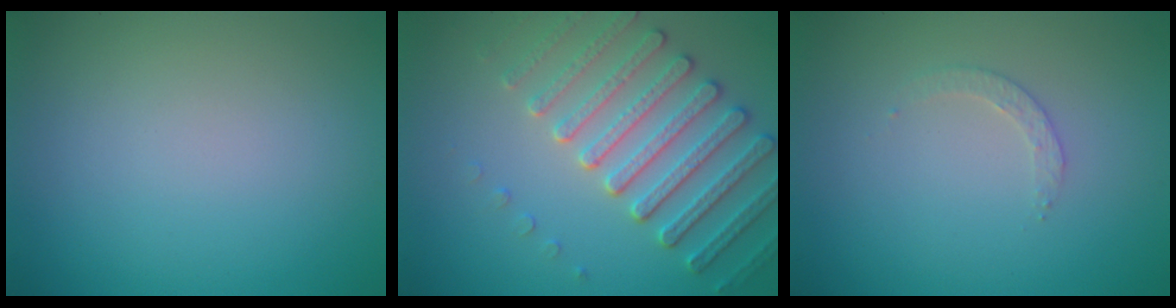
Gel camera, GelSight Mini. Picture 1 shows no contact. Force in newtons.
{"total": 4.9, "press": 4.7, "slide": 1.3}
{"total": 1.2, "press": 1.2, "slide": 0.3}